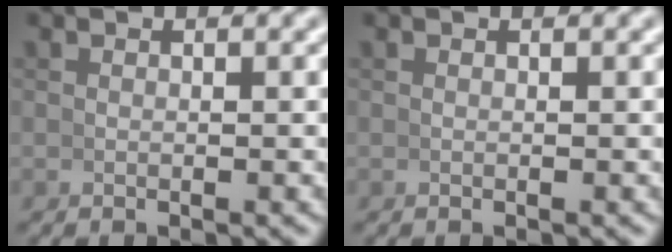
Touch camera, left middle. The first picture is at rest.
{"total": 0.0}